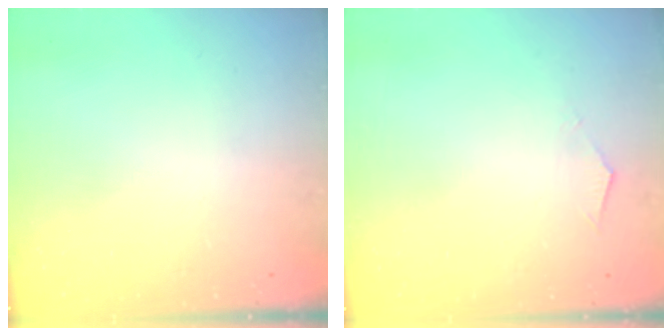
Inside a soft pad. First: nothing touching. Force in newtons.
{"total": 3.3, "press": 3.3, "slide": 0.5}